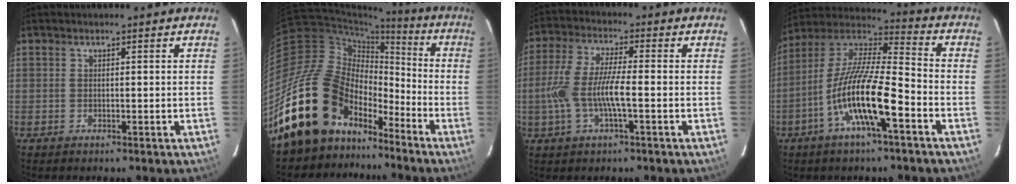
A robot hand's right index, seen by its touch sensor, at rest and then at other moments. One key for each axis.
{"total": 21.7, "fx": -14.7, "fy": 13.2, "fz": 8.9, "tx": -0.190, "ty": 0.026, "tz": -0.250}
{"total": 9.8, "fx": -2.1, "fy": 1.9, "fz": 9.4, "tx": -0.198, "ty": -0.001, "tz": -0.039}
{"total": 16.1, "fx": -6.8, "fy": 3.0, "fz": 14.3, "tx": -0.270, "ty": -0.010, "tz": -0.137}